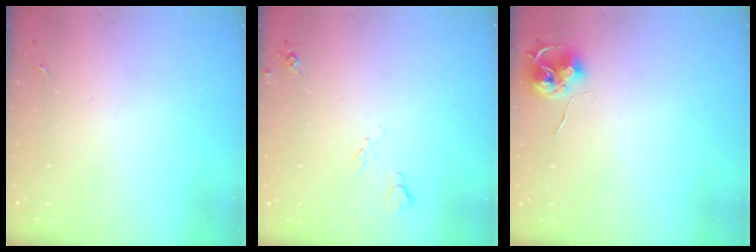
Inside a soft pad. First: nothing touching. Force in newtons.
{"total": 6.2, "press": 6.2, "slide": 1.0}
{"total": 7.9, "press": 7.9, "slide": 0.4}